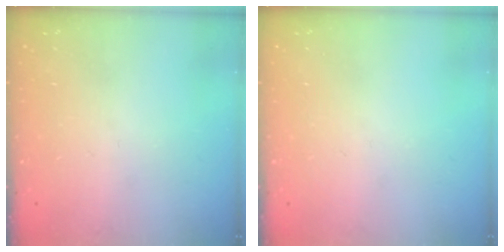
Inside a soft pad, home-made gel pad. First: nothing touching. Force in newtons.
{"total": 0.0}